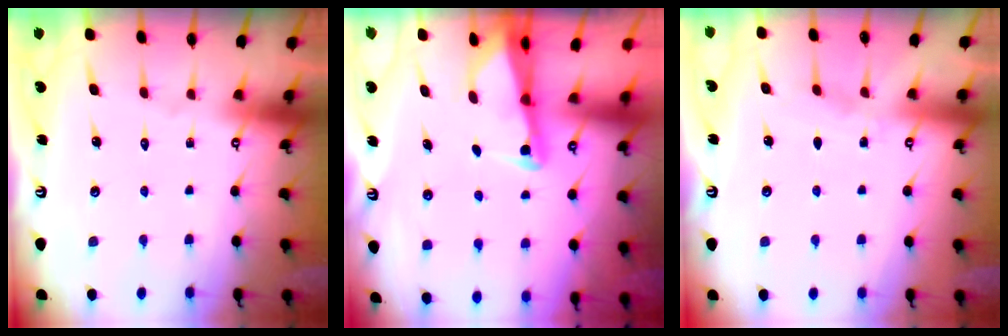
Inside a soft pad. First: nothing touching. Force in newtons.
{"total": 2.6, "press": 2.6, "slide": 0.2}
{"total": 3.4, "press": 3.4, "slide": 0.5}